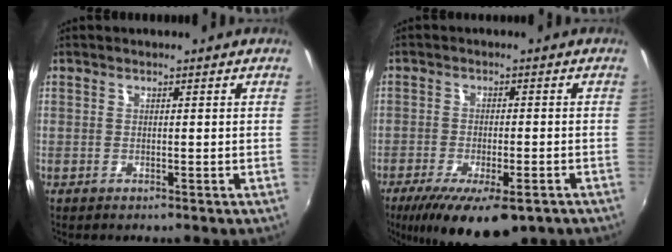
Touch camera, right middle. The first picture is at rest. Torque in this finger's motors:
{"motor_torque": [1.13, -1.01, 0.23, 0.13]}